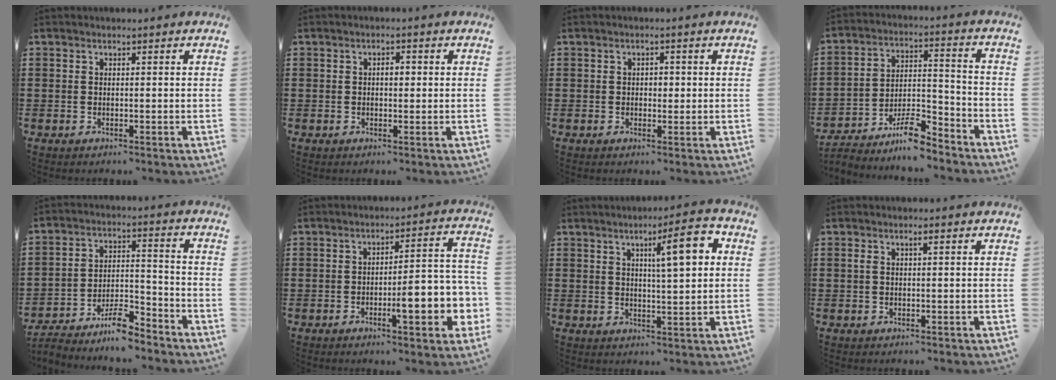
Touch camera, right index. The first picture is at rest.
{"total": 1.8, "force": [0.1, 0.8, 1.6], "torque": [-0.032, 0.005, -0.001]}
{"total": 1.3, "force": [0.0, 0.9, 0.9], "torque": [-0.019, 0.007, -0.003]}
{"total": 8.9, "force": [-7.2, 2.5, 4.7], "torque": [-0.072, 0.029, -0.131]}
{"total": 8.1, "force": [-6.7, 1.9, 4.1], "torque": [-0.064, 0.022, -0.125]}
{"total": 8.1, "force": [-2.8, 2.0, 7.3], "torque": [-0.102, -0.012, -0.047]}
{"total": 8.3, "force": [2.8, 1.7, 7.6], "torque": [-0.120, -0.005, 0.036]}
{"total": 1.2, "force": [0.2, 0.2, 1.1], "torque": [-0.022, 0.004, 0.002]}